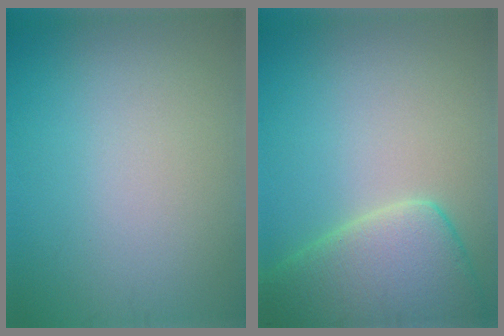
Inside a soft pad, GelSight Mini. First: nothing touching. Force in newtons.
{"total": 7.1, "press": 7.0, "slide": 0.6}